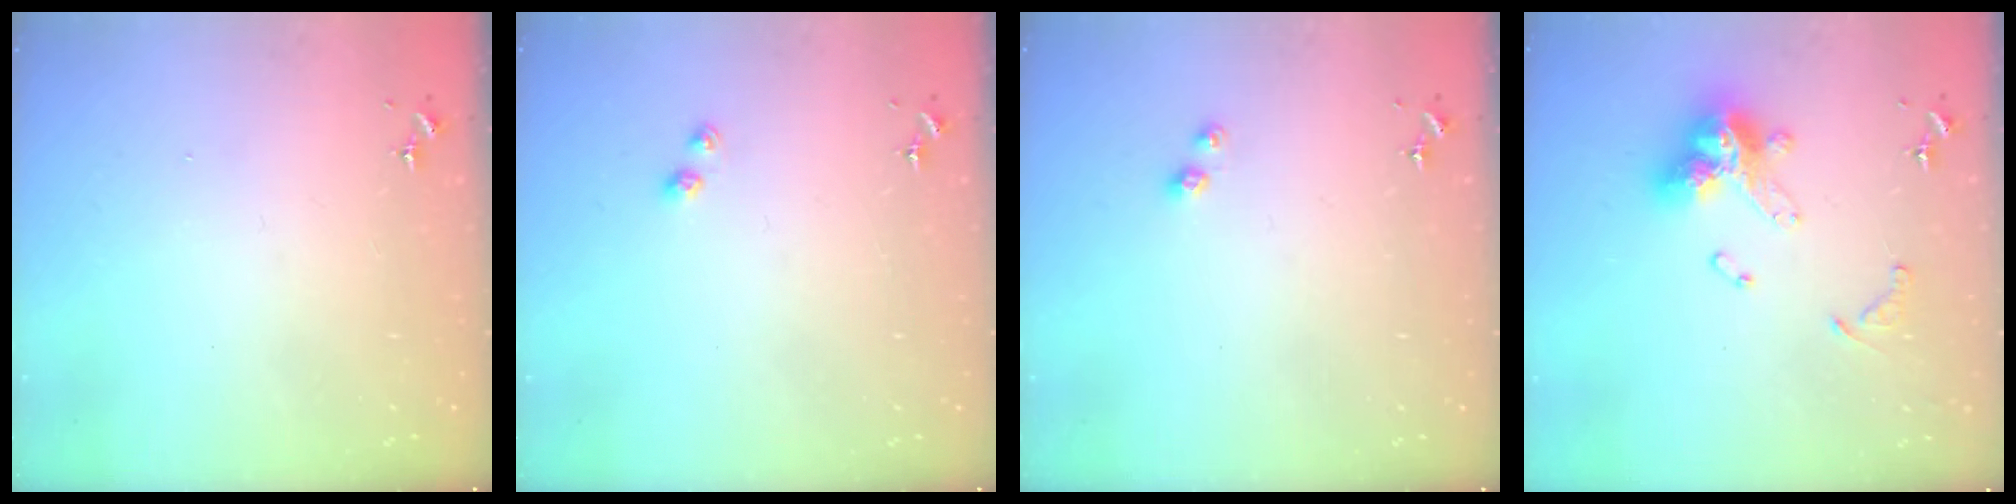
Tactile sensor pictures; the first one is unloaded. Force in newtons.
{"total": 3.2, "press": 3.1, "slide": 0.4}
{"total": 4.2, "press": 4.1, "slide": 0.7}
{"total": 16.0, "press": 15.9, "slide": 1.8}